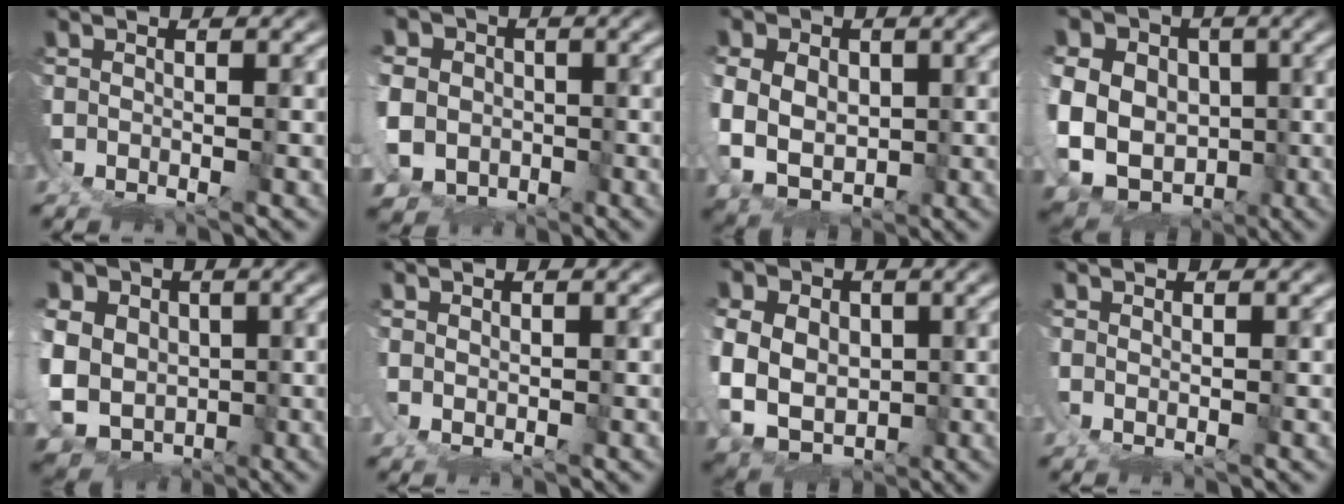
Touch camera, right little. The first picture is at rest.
{"total": 9.6, "force": [-0.2, 8.4, 4.6], "torque": [-0.103, -0.035, 0.003]}
{"total": 9.7, "force": [-1.0, 8.0, 5.4], "torque": [-0.137, -0.050, 0.000]}
{"total": 15.3, "force": [-2.9, 12.8, 7.9], "torque": [-0.185, -0.064, -0.037]}
{"total": 11.8, "force": [-1.2, 10.0, 6.1], "torque": [-0.157, -0.063, -0.003]}
{"total": 1.4, "force": [1.1, 0.1, 0.8], "torque": [-0.024, -0.008, 0.031]}
{"total": 11.2, "force": [-1.6, 9.3, 5.9], "torque": [-0.156, -0.063, -0.007]}
{"total": 1.1, "force": [0.8, -0.3, 0.6], "torque": [-0.016, -0.006, 0.022]}